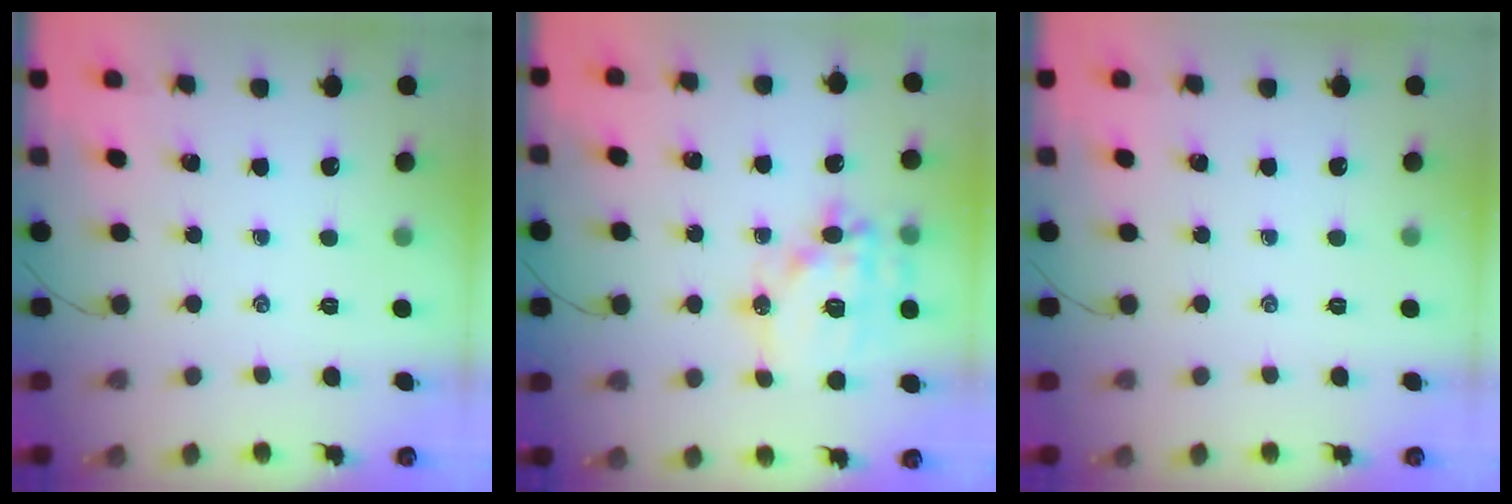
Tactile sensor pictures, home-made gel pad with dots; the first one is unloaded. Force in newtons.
{"total": 17.3, "press": 16.9, "slide": 3.5}
{"total": 0.0}